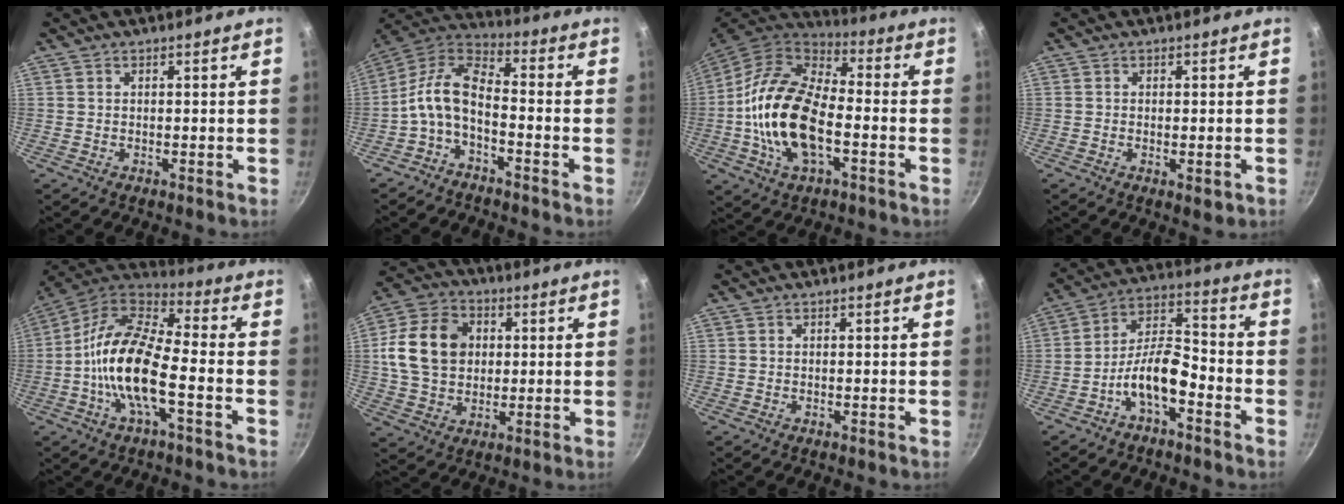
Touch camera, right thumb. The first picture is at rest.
{"total": 10.6, "force": [-3.7, 5.3, 8.4], "torque": [-0.176, 0.055, -0.083]}
{"total": 19.5, "force": [-3.6, 10.5, 16.0], "torque": [-0.293, 0.028, -0.079]}
{"total": 2.5, "force": [-0.8, 0.9, 2.2], "torque": [-0.038, -0.007, -0.011]}
{"total": 16.5, "force": [-4.1, 6.2, 14.7], "torque": [-0.278, 0.042, -0.099]}
{"total": 15.3, "force": [2.3, 11.9, 9.3], "torque": [-0.143, 0.014, 0.035]}
{"total": 0.0}
{"total": 10.0, "force": [-4.9, 4.2, 7.6], "torque": [-0.126, 0.055, -0.095]}